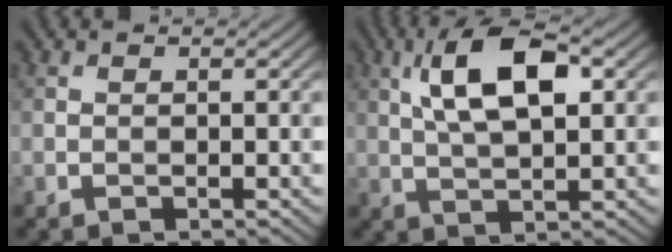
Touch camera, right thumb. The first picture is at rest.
{"total": 9.1, "force": [2.8, 3.5, 7.9], "torque": [-0.154, 0.016, 0.042]}